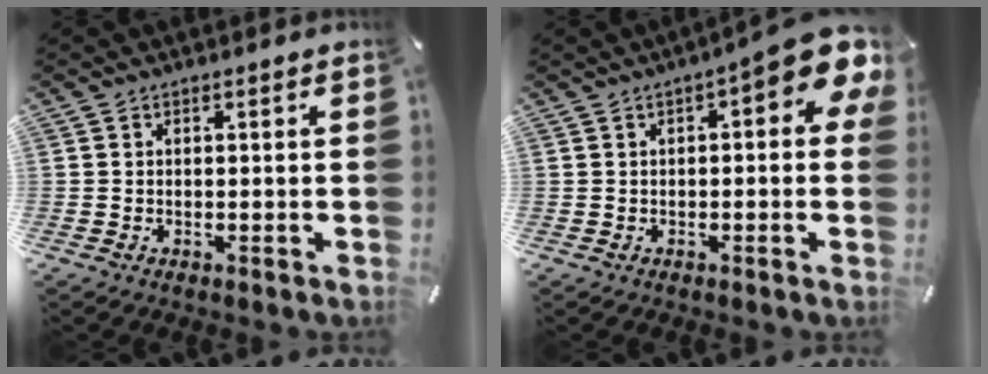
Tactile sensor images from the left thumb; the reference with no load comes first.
{"total": 10.1, "force": [3.8, 2.8, 8.9], "torque": [-0.118, -0.032, 0.063]}